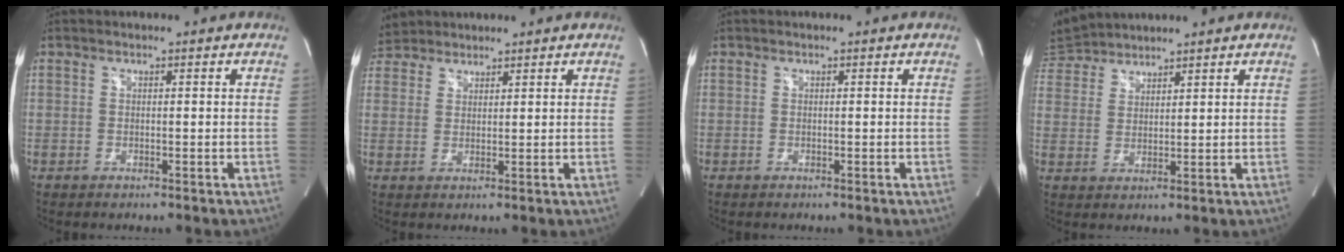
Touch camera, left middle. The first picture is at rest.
{"total": 4.3, "force": [4.0, 1.6, -0.4], "torque": [-0.001, 0.016, 0.080]}
{"total": 0.0}
{"total": 6.9, "force": [6.8, 1.3, 0.6], "torque": [-0.025, 0.027, 0.138]}